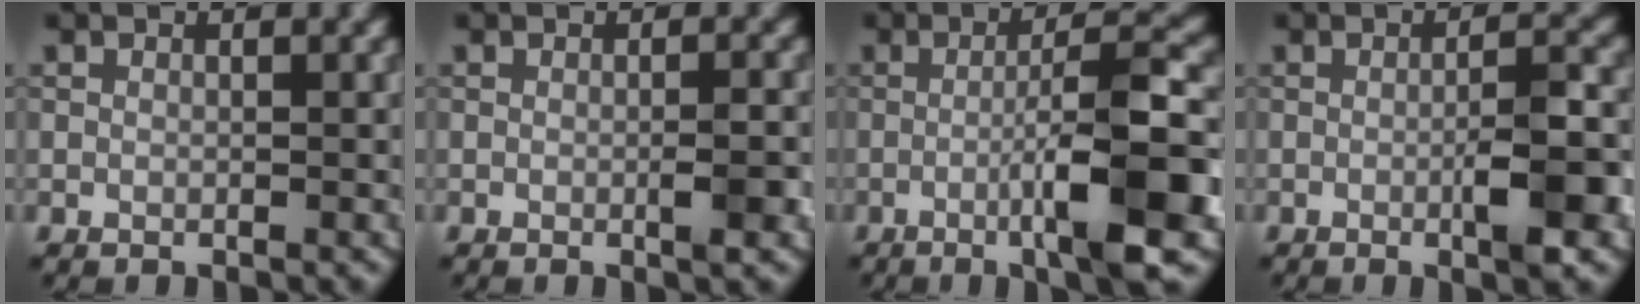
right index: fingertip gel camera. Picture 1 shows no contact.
{"total": 1.9, "force": [-0.4, 0.1, 1.9], "torque": [-0.029, 0.000, -0.008]}
{"total": 8.8, "force": [-2.2, 1.3, 8.4], "torque": [-0.117, 0.012, -0.042]}
{"total": 4.6, "force": [-1.2, 0.6, 4.4], "torque": [-0.067, 0.004, -0.019]}